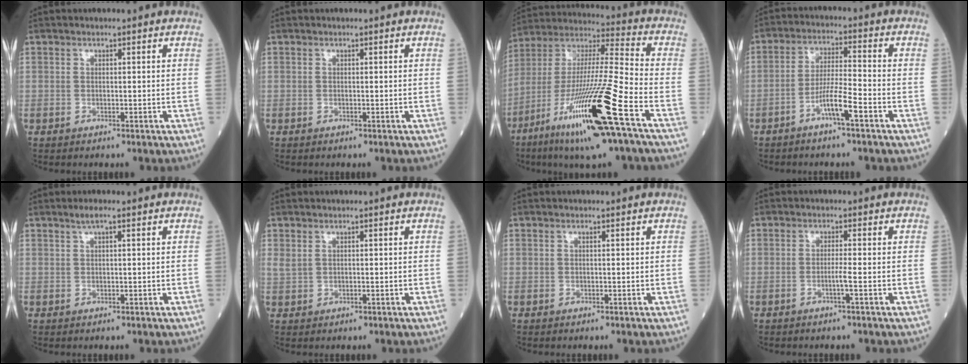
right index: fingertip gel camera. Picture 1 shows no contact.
{"total": 0.0}
{"total": 21.7, "force": [-10.5, 0.0, 19.0], "torque": [-0.379, -0.050, -0.198]}
{"total": 5.6, "force": [-3.1, -0.1, 4.7], "torque": [-0.091, 0.006, -0.059]}
{"total": 1.5, "force": [1.0, 0.0, 1.1], "torque": [-0.026, 0.011, 0.020]}
{"total": 1.2, "force": [0.7, 0.6, 0.7], "torque": [-0.021, 0.008, 0.024]}
{"total": 0.0}
{"total": 1.5, "force": [-0.6, -0.5, 1.2], "torque": [-0.021, 0.000, -0.013]}